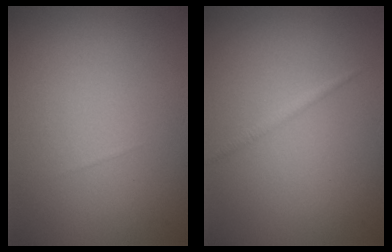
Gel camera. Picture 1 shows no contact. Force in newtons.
{"total": 0.8, "press": 0.8, "slide": 0.1}